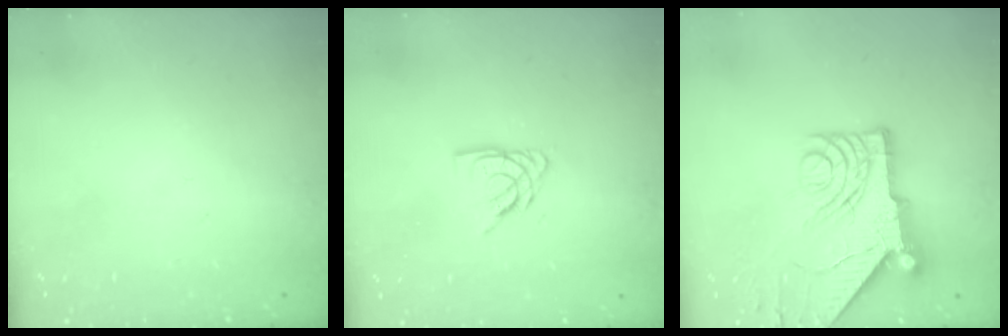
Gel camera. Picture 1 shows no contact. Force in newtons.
{"total": 7.1, "press": 7.0, "slide": 0.6}
{"total": 13.5, "press": 13.4, "slide": 1.7}